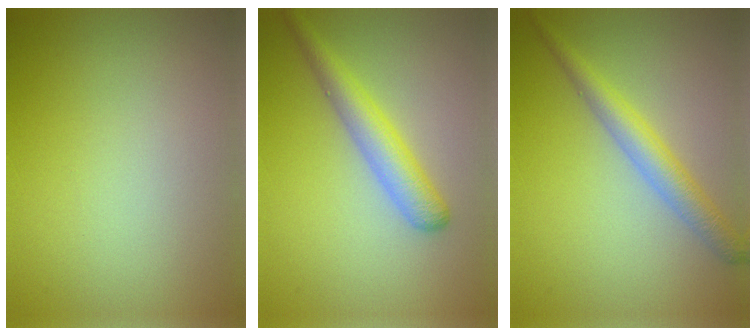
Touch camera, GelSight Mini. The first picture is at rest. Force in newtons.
{"total": 3.5, "press": 3.5, "slide": 0.1}
{"total": 3.2, "press": 3.2, "slide": 0.0}